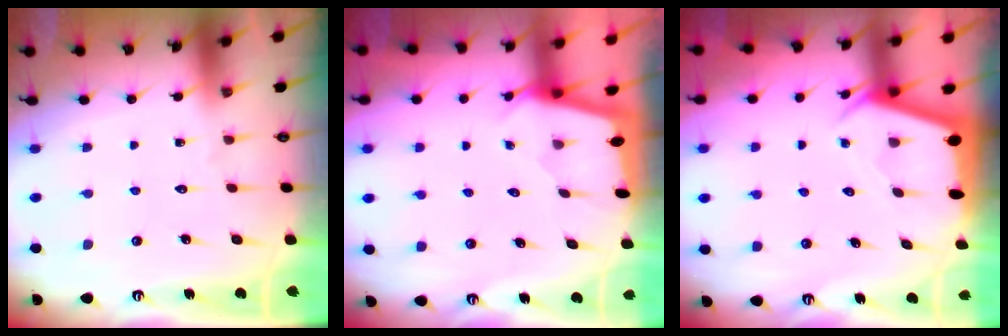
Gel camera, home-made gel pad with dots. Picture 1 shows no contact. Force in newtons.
{"total": 1.9, "press": 1.9, "slide": 0.1}
{"total": 2.5, "press": 2.5, "slide": 0.2}